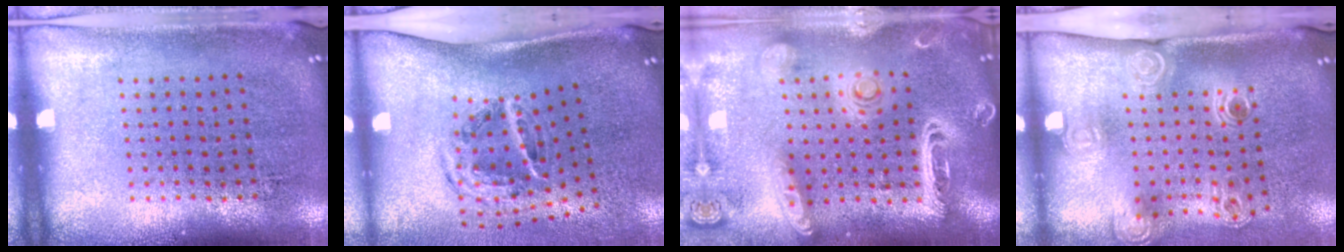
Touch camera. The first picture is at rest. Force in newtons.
{"total": 2.0, "press": 1.2, "slide": 1.5}
{"total": 3.0, "press": 2.6, "slide": 1.6}
{"total": 2.3, "press": 1.6, "slide": 1.7}